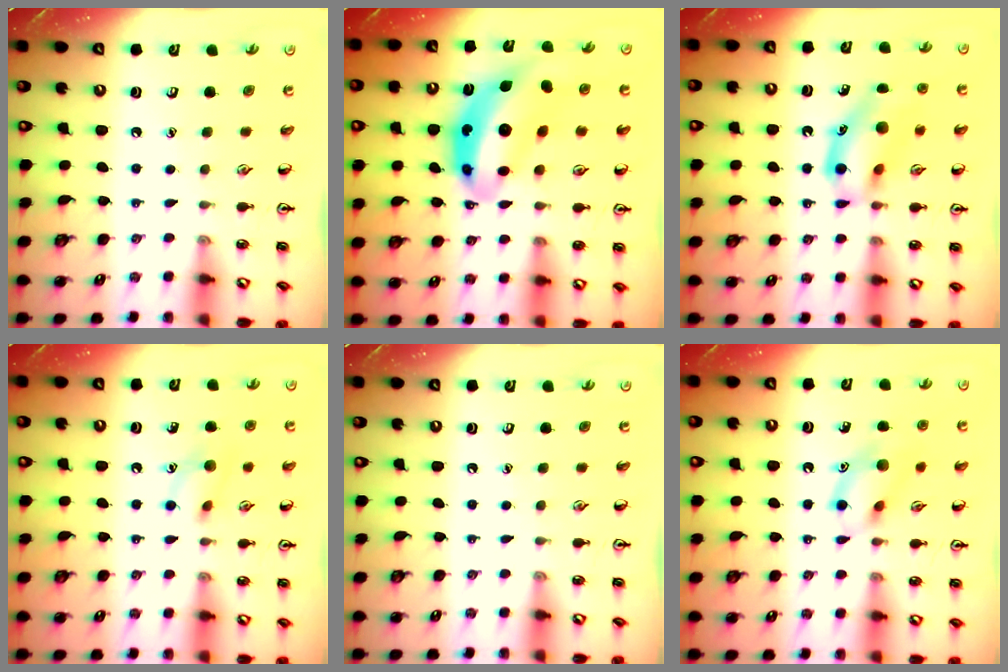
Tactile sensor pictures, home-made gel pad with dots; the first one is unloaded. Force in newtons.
{"total": 13.6, "press": 12.9, "slide": 4.3}
{"total": 14.5, "press": 14.1, "slide": 3.2}
{"total": 8.7, "press": 8.6, "slide": 1.4}
{"total": 0.0}
{"total": 12.0, "press": 12.0, "slide": 0.8}